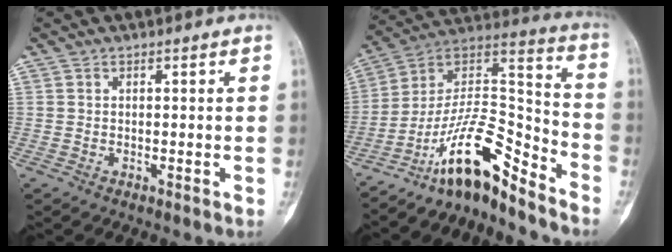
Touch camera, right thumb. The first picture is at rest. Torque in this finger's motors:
{"motor_torque": [0.40, 0.00, 1.46, -1.32, 0.41]}